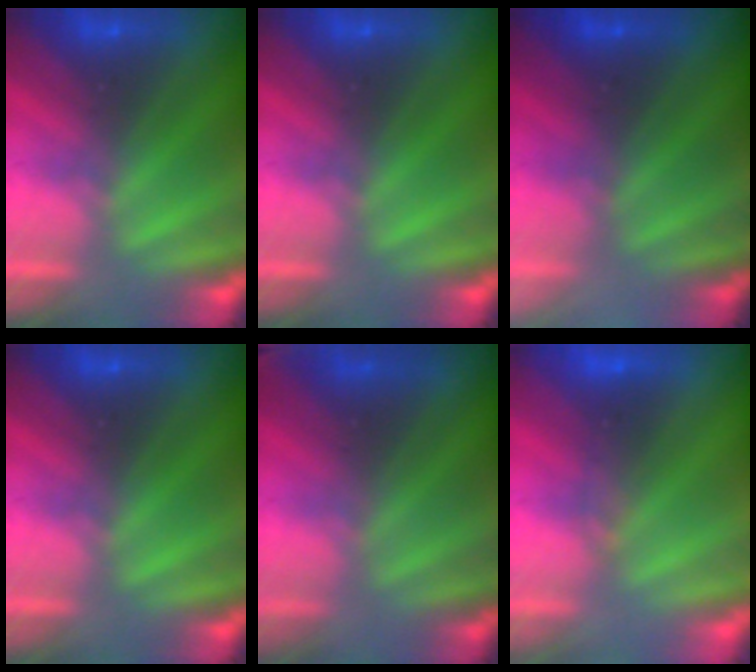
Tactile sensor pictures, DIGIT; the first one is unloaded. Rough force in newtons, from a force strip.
{"total": 0.0}
{"total": 2.6}
{"total": 0.0}
{"total": 2.8}
{"total": 1.7}